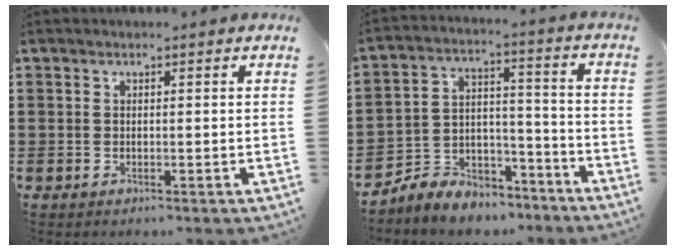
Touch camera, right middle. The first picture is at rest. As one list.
[{"total": 6.4, "force": [-6.1, 2.0, -0.1], "torque": [-0.003, 0.014, -0.123]}]